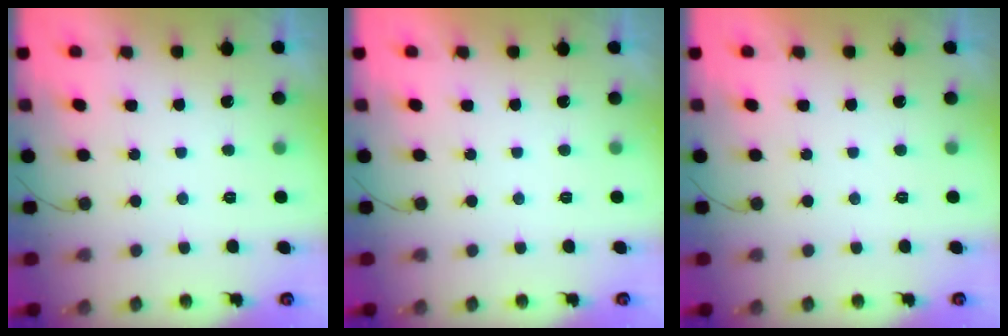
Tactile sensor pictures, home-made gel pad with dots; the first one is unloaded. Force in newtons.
{"total": 1.7, "press": 1.7, "slide": 0.1}
{"total": 1.7, "press": 1.7, "slide": 0.1}